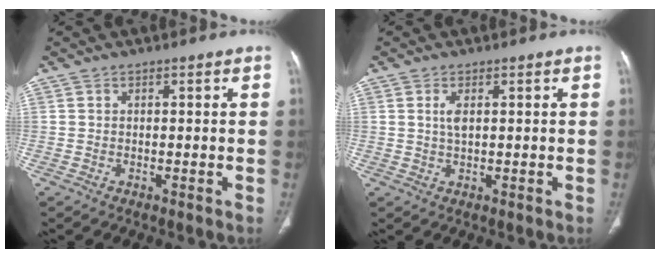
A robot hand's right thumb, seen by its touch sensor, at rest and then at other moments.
{"total": 2.2, "force": [0.7, 0.8, 1.9], "torque": [-0.044, -0.001, 0.018]}